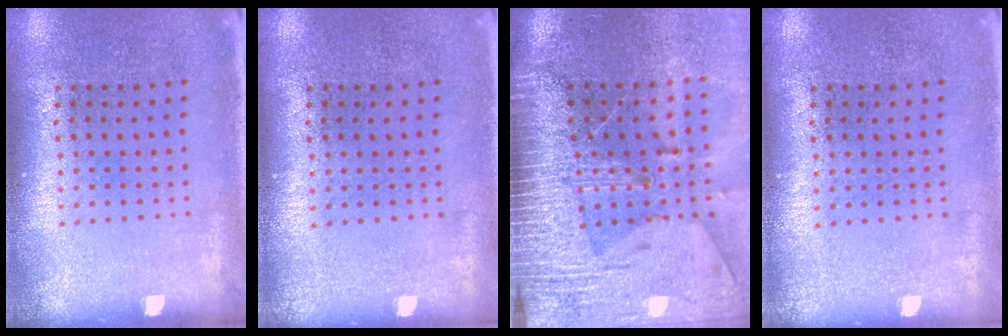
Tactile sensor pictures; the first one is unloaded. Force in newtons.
{"total": 0.0}
{"total": 4.0, "press": 3.5, "slide": 2.0}
{"total": 0.0}